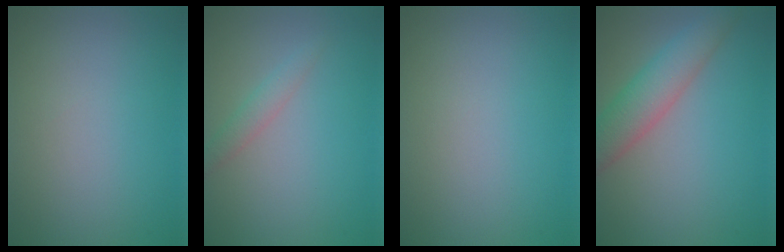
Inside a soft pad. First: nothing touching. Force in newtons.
{"total": 1.4, "press": 1.4, "slide": 0.1}
{"total": 0.0}
{"total": 4.6, "press": 4.6, "slide": 0.2}